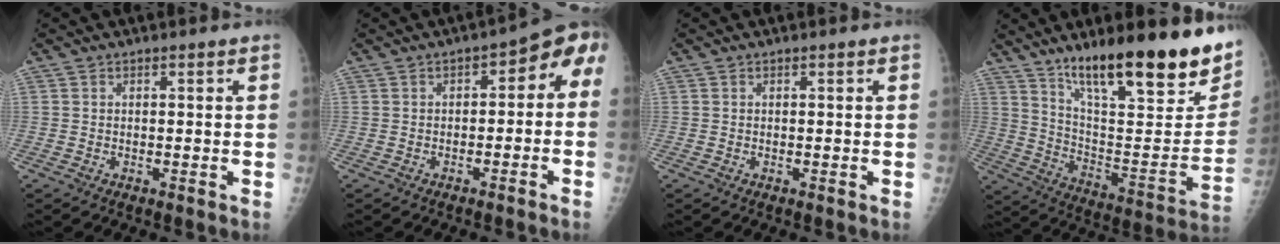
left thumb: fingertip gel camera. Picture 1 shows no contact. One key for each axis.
{"total": 6.3, "fx": -2.0, "fy": 3.8, "fz": 4.7, "tx": -0.028, "ty": 0.045, "tz": -0.034}
{"total": 0.0}
{"total": 28.2, "fx": 18.1, "fy": 6.5, "fz": 20.6, "tx": -0.275, "ty": -0.079, "tz": 0.292}